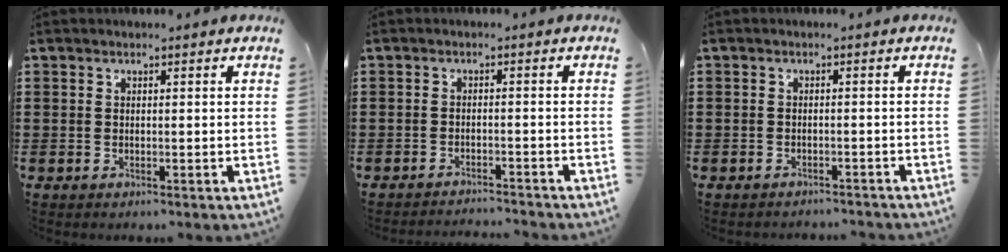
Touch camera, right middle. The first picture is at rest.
{"total": 2.0, "force": [-2.0, 0.0, 0.0], "torque": [-0.005, 0.003, -0.044]}
{"total": 1.7, "force": [-1.6, 0.5, -0.3], "torque": [0.001, 0.004, -0.039]}